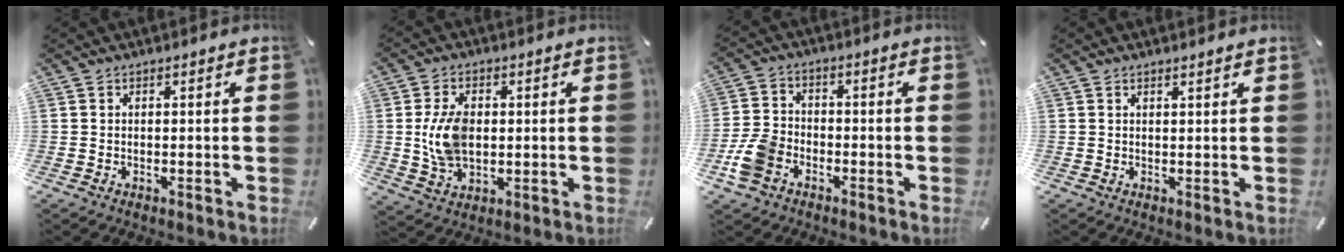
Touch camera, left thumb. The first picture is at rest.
{"total": 10.1, "force": [0.6, 6.8, 7.4], "torque": [-0.155, 0.005, 0.012]}
{"total": 8.1, "force": [-3.8, 5.8, 4.2], "torque": [-0.095, 0.019, -0.071]}
{"total": 0.7, "force": [0.7, -0.1, 0.3], "torque": [-0.004, -0.003, 0.013]}